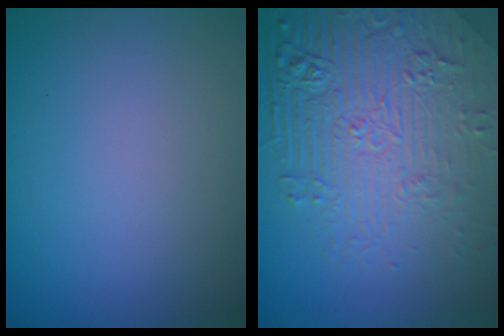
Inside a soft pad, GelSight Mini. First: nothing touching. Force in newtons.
{"total": 8.6, "press": 6.0, "slide": 6.1}